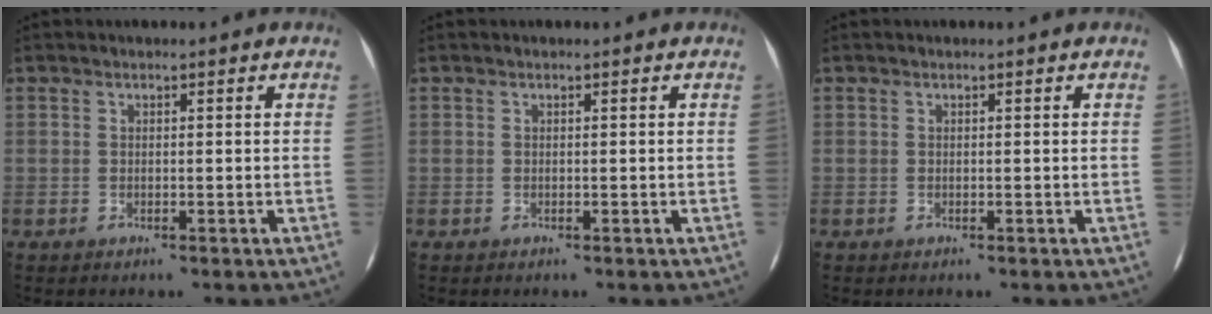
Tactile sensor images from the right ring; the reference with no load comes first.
{"total": 0.0}
{"total": 0.0}